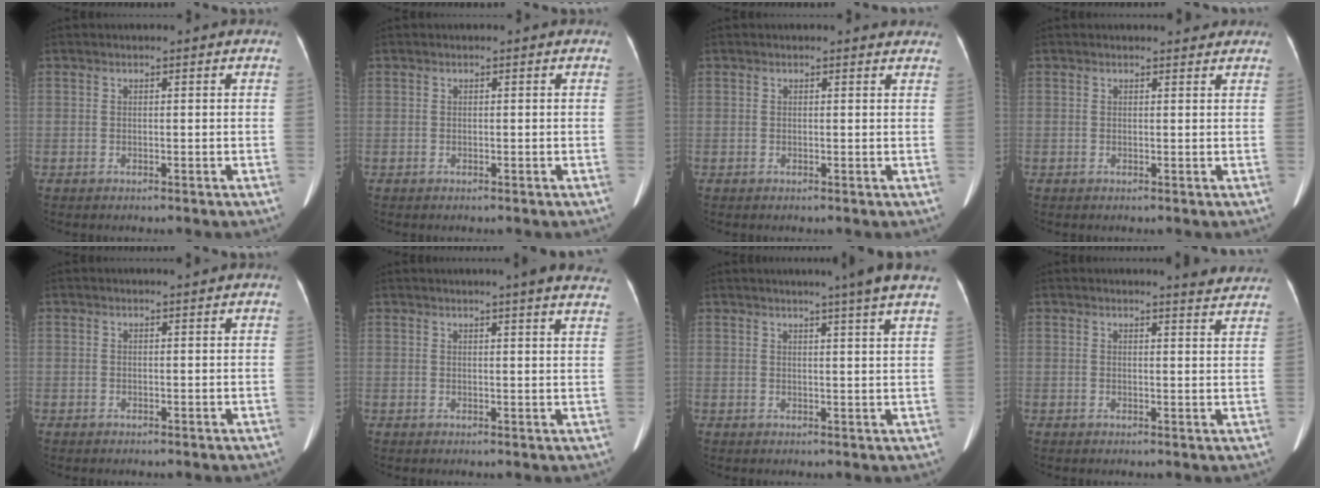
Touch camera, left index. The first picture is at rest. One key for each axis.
{"total": 0.0}
{"total": 2.0, "fx": 1.9, "fy": 0.6, "fz": 0.3, "tx": -0.007, "ty": -0.002, "tz": 0.007}
{"total": 2.4, "fx": 2.1, "fy": 1.1, "fz": 0.4, "tx": -0.002, "ty": 0.009, "tz": 0.018}
{"total": 0.0}
{"total": 9.7, "fx": 8.6, "fy": -0.2, "fz": 4.5, "tx": -0.051, "ty": -0.009, "tz": 0.077}
{"total": 6.1, "fx": 4.8, "fy": -1.5, "fz": 3.4, "tx": -0.045, "ty": 0.000, "tz": 0.049}
{"total": 3.9, "fx": 3.8, "fy": 0.0, "fz": 0.7, "tx": -0.015, "ty": -0.013, "tz": 0.031}